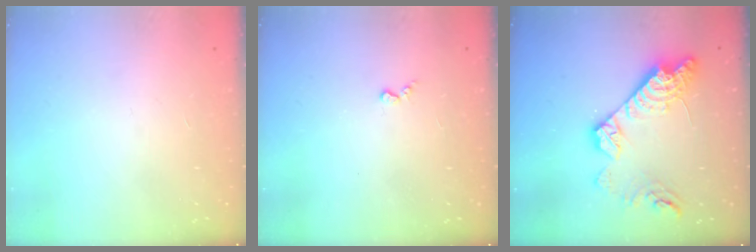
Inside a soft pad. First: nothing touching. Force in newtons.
{"total": 2.4, "press": 2.4, "slide": 0.4}
{"total": 17.1, "press": 17.0, "slide": 1.4}